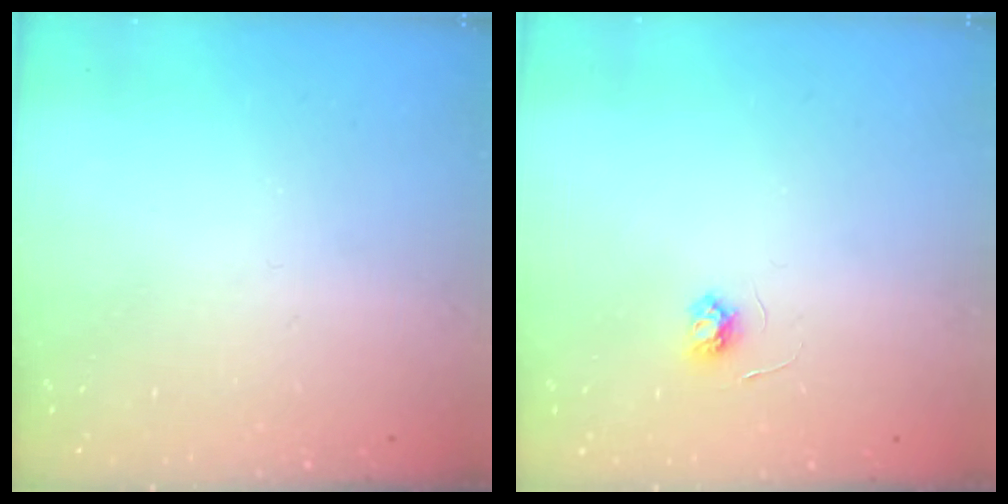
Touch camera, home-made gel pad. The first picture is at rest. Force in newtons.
{"total": 3.6, "press": 3.6, "slide": 0.5}